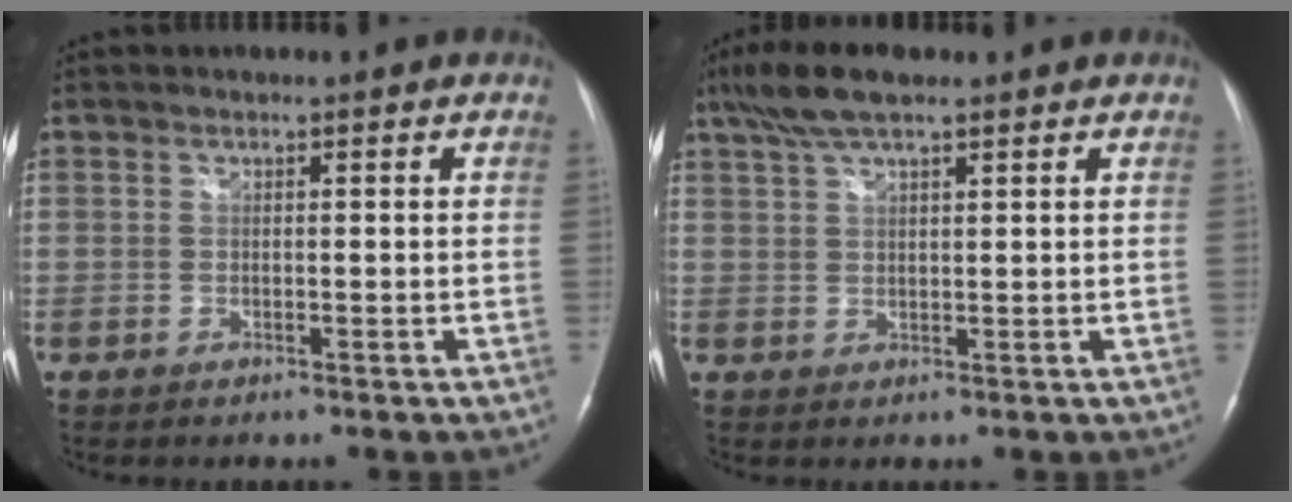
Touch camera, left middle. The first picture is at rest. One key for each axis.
{"total": 6.5, "fx": 4.8, "fy": 1.3, "fz": 4.2, "tx": -0.093, "ty": 0.022, "tz": 0.089}